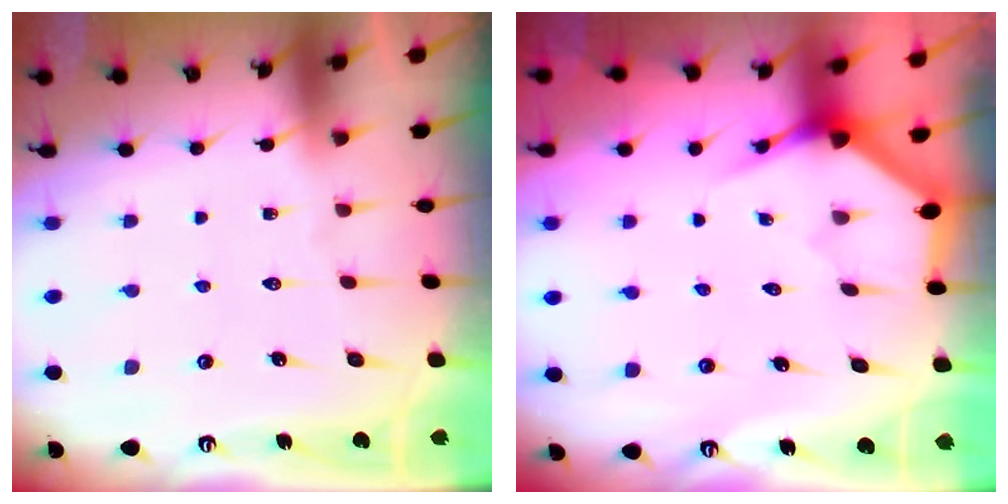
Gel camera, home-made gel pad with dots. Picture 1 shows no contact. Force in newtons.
{"total": 3.4, "press": 3.4, "slide": 0.2}